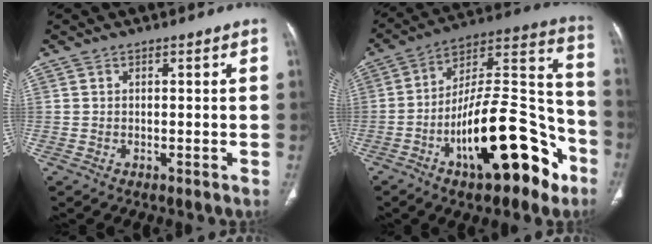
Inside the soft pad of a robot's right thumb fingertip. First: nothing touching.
{"total": 25.1, "force": [-11.4, 9.9, 20.1], "torque": [-0.284, 0.084, -0.179]}